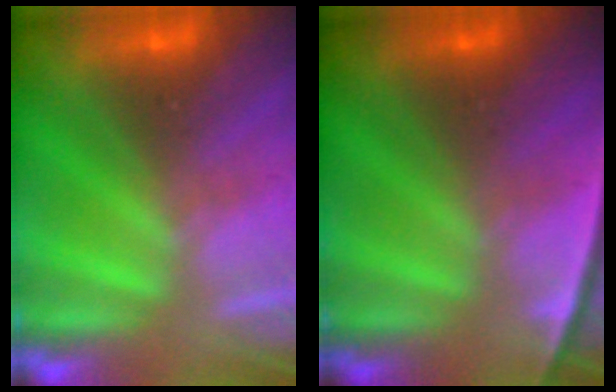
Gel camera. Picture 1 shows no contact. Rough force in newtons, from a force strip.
{"total": 2.4}